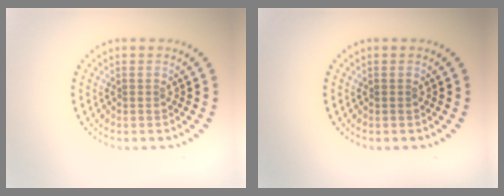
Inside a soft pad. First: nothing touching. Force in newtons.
{"total": 0.0}